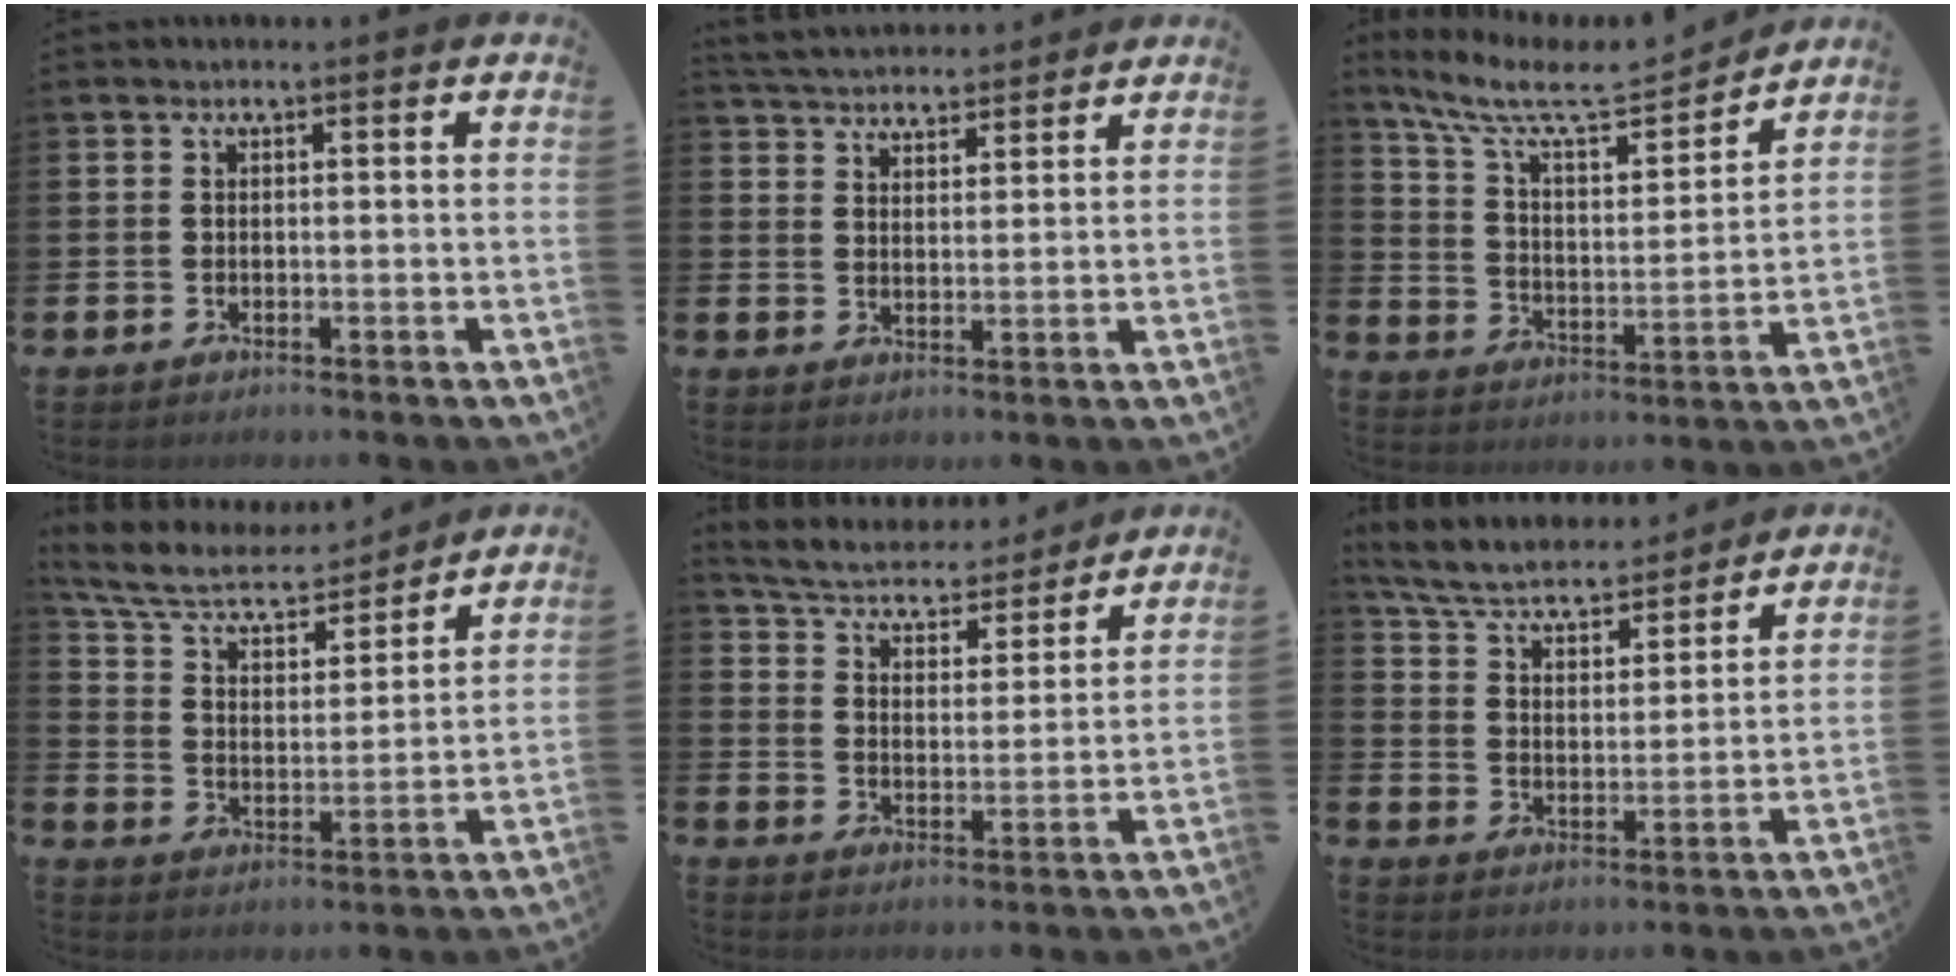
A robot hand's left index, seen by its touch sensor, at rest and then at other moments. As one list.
[{"total": 4.6, "force": [4.5, 0.8, 0.0], "torque": [-0.021, -0.024, 0.084]}, {"total": 9.7, "force": [8.4, 2.4, 4.1], "torque": [-0.111, -0.053, 0.142]}, {"total": 8.2, "force": [7.4, 2.5, 2.7], "torque": [-0.090, -0.050, 0.127]}, {"total": 5.7, "force": [5.5, 1.2, 0.9], "torque": [-0.049, -0.047, 0.092]}, {"total": 6.2, "force": [5.8, 1.5, 1.8], "torque": [-0.062, -0.045, 0.096]}]